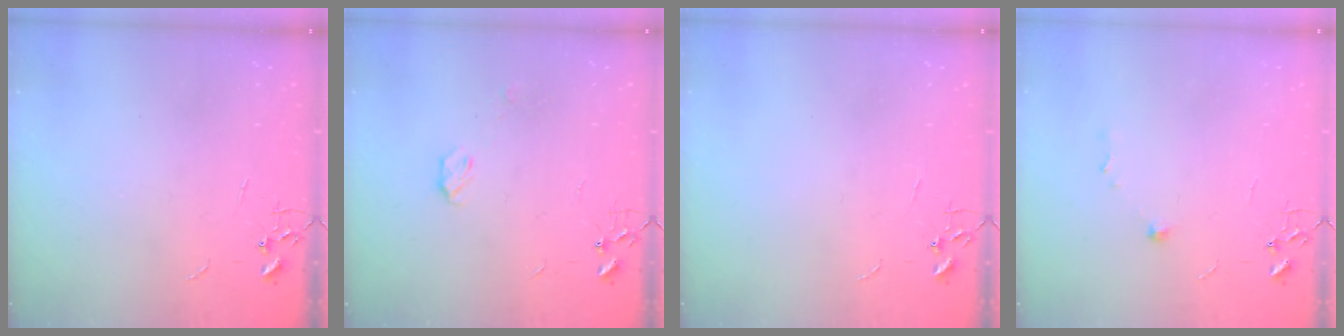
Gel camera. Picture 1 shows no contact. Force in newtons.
{"total": 3.9, "press": 3.8, "slide": 0.6}
{"total": 0.0}
{"total": 5.6, "press": 5.2, "slide": 1.9}